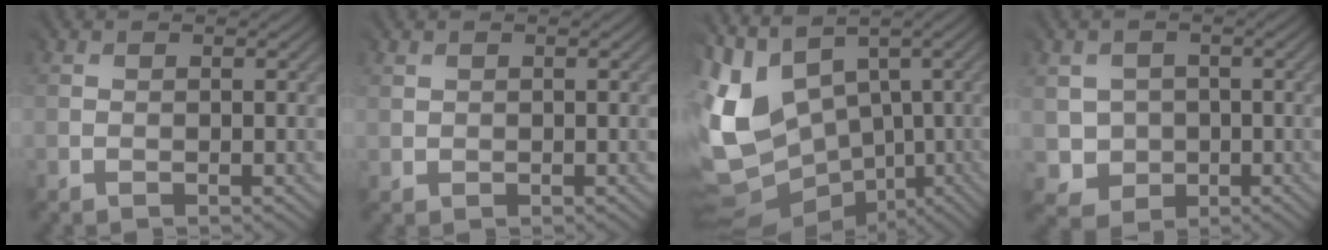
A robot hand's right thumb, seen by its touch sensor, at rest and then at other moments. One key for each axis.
{"total": 1.3, "fx": 1.1, "fy": 0.7, "fz": -0.4, "tx": 0.005, "ty": 0.000, "tz": 0.022}
{"total": 11.6, "fx": 0.8, "fy": 8.9, "fz": 7.4, "tx": -0.207, "ty": -0.016, "tz": 0.030}
{"total": 2.8, "fx": 0.0, "fy": 2.7, "fz": -0.7, "tx": -0.002, "ty": -0.008, "tz": -0.007}